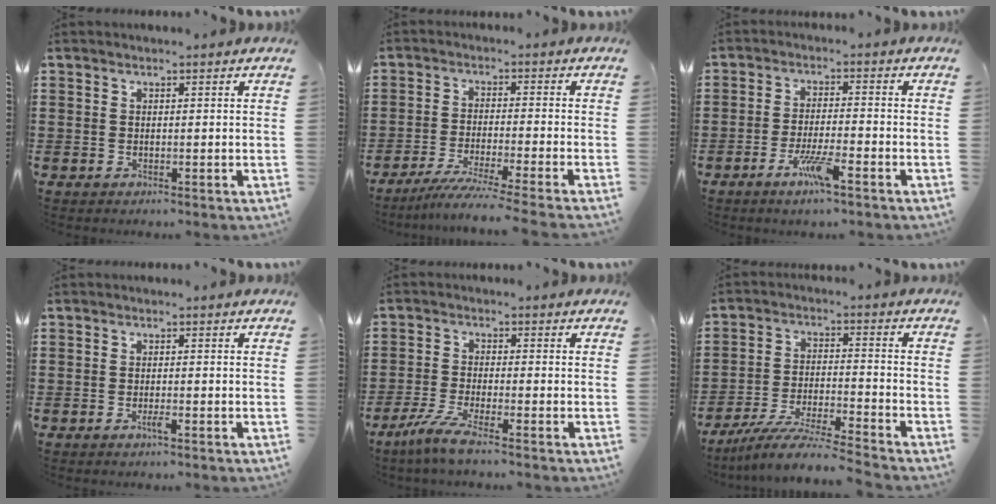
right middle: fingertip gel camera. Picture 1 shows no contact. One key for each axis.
{"total": 5.2, "fx": -4.5, "fy": -0.7, "fz": 2.6, "tx": -0.048, "ty": -0.020, "tz": -0.087}
{"total": 5.4, "fx": -3.3, "fy": 0.7, "fz": 4.3, "tx": -0.088, "ty": -0.007, "tz": -0.059}
{"total": 1.3, "fx": -0.7, "fy": 0.2, "fz": 1.1, "tx": -0.020, "ty": -0.003, "tz": -0.012}
{"total": 4.7, "fx": -3.2, "fy": 0.0, "fz": 3.4, "tx": -0.085, "ty": -0.020, "tz": -0.064}
{"total": 7.9, "fx": -7.2, "fy": -0.5, "fz": 3.1, "tx": -0.061, "ty": -0.009, "tz": -0.141}